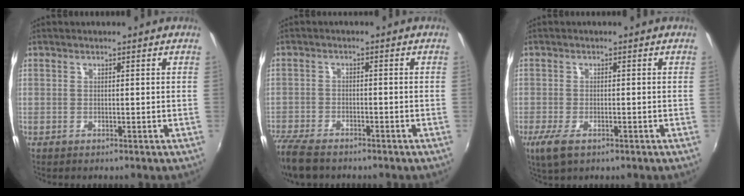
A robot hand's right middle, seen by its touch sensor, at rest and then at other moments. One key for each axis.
{"total": 9.1, "fx": -7.4, "fy": 3.2, "fz": 4.1, "tx": -0.118, "ty": -0.033, "tz": -0.139}
{"total": 4.6, "fx": -2.5, "fy": 1.9, "fz": 3.4, "tx": -0.078, "ty": -0.015, "tz": -0.043}